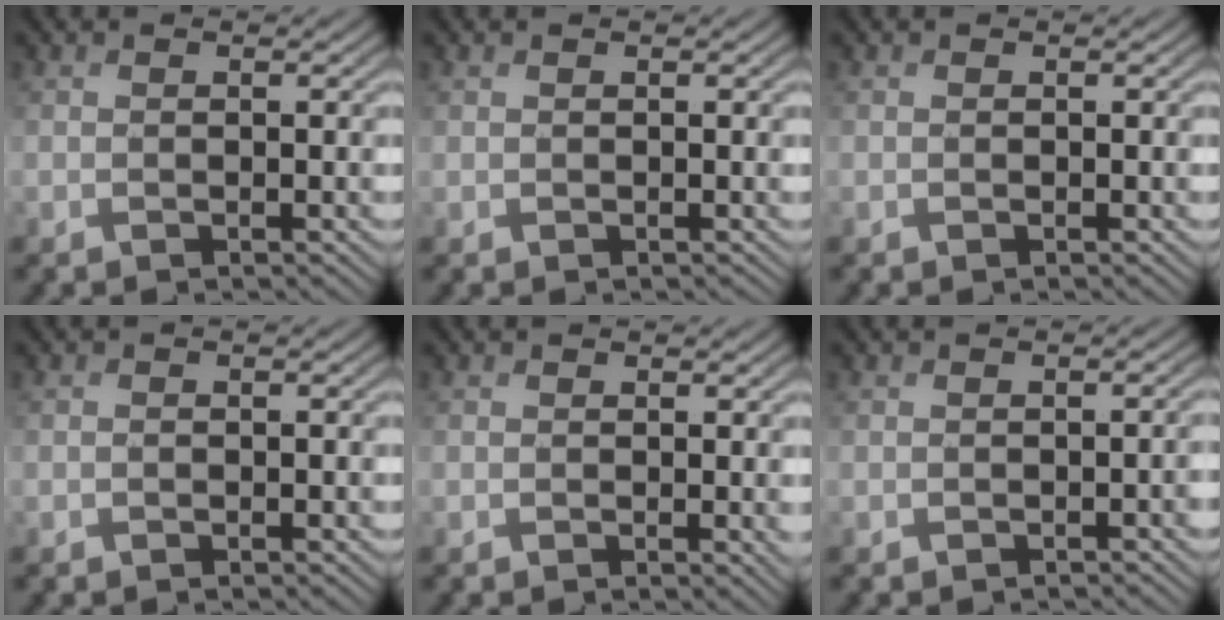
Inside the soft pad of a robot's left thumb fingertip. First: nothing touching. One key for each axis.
{"total": 0.0}
{"total": 0.0}
{"total": 1.0, "fx": -0.8, "fy": 0.5, "fz": 0.4, "tx": -0.002, "ty": -0.007, "tz": -0.015}
{"total": 1.0, "fx": 0.2, "fy": 0.1, "fz": 1.0, "tx": -0.014, "ty": -0.004, "tz": 0.000}
{"total": 1.2, "fx": -0.6, "fy": 0.2, "fz": 1.0, "tx": -0.012, "ty": 0.003, "tz": -0.009}